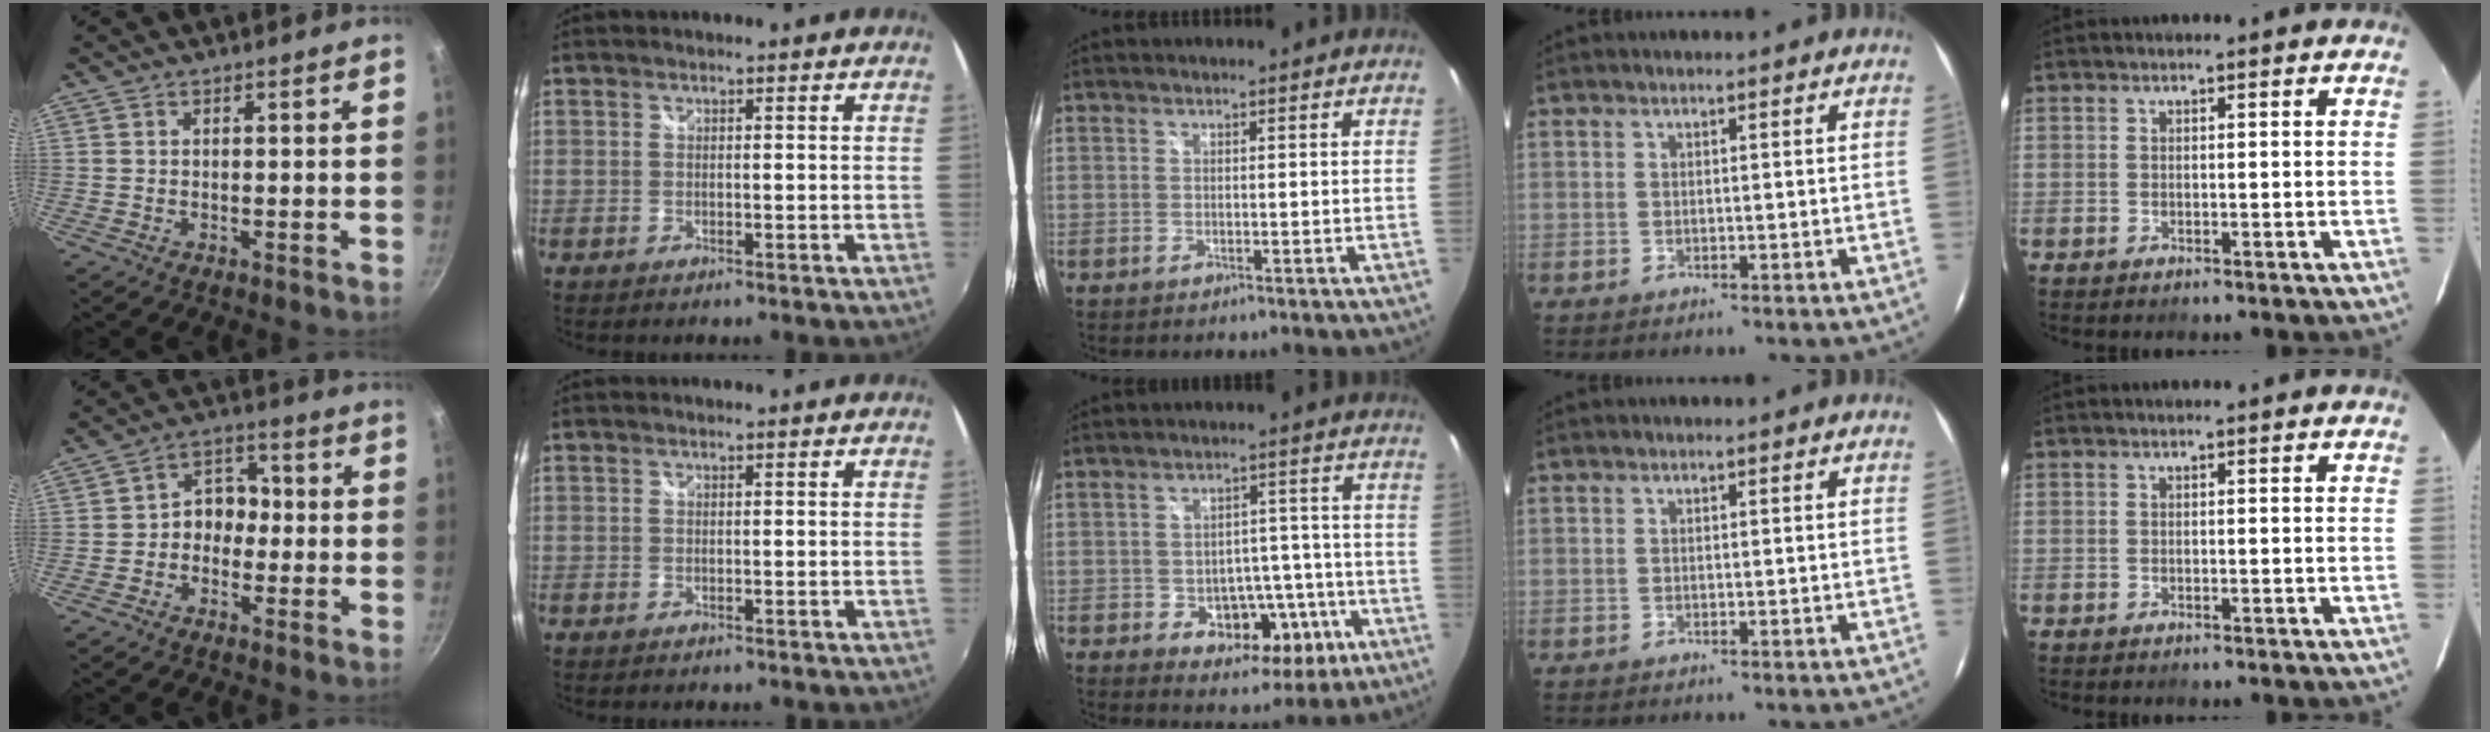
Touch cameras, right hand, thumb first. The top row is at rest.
{"thumb": {"total": 6.3, "force": [-1.1, 5.1, 3.6], "torque": [-0.009, 0.030, -0.033]}, "middle": {"total": 10.9, "force": [-4.1, 8.0, 6.2], "torque": [-0.096, 0.014, -0.038]}}